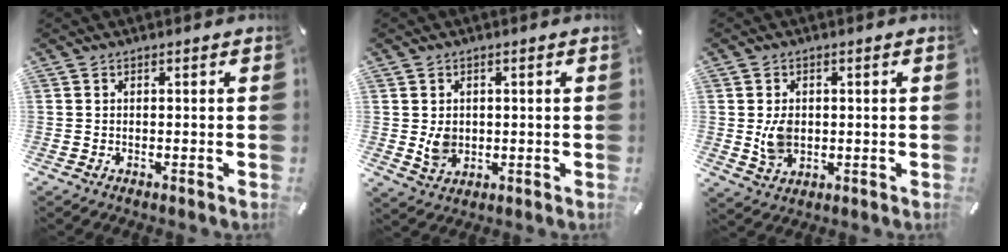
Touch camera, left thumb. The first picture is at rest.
{"total": 4.7, "force": [0.3, 4.1, 2.3], "torque": [-0.033, -0.008, 0.000]}
{"total": 6.0, "force": [0.3, 4.7, 3.7], "torque": [-0.067, -0.010, 0.000]}